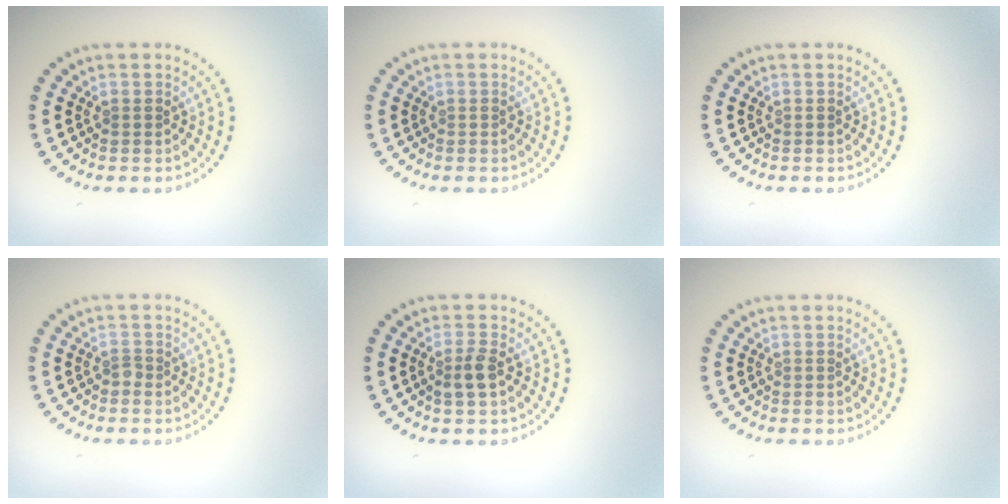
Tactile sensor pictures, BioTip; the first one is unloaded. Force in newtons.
{"total": 0.0}
{"total": 0.0}
{"total": 0.7, "press": 0.5, "slide": 0.5}
{"total": 2.0, "press": 1.9, "slide": 0.7}
{"total": 0.0}